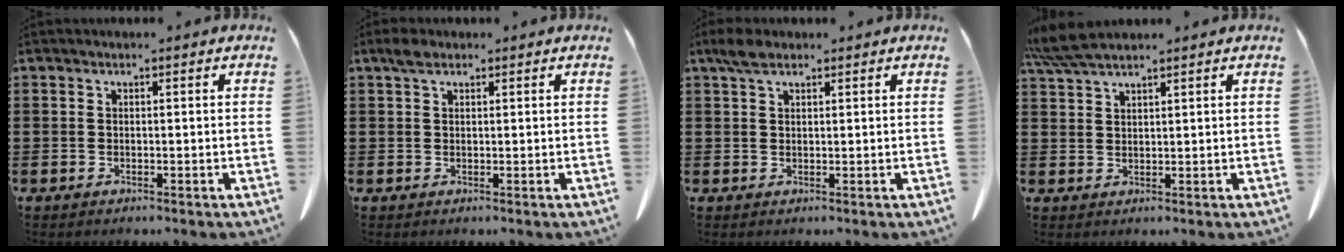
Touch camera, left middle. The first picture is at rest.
{"total": 2.0, "force": [1.2, 0.9, 1.3], "torque": [-0.030, 0.004, 0.022]}
{"total": 2.9, "force": [1.8, 1.2, 1.9], "torque": [-0.044, 0.005, 0.034]}
{"total": 4.8, "force": [3.9, 0.5, 2.7], "torque": [-0.070, -0.009, 0.073]}